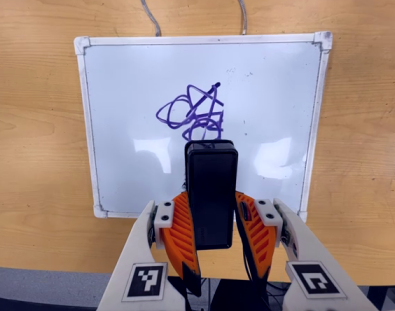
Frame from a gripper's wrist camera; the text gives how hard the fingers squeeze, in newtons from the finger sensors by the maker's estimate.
{"total": 5.2, "left": 4.4, "right": 6.1}